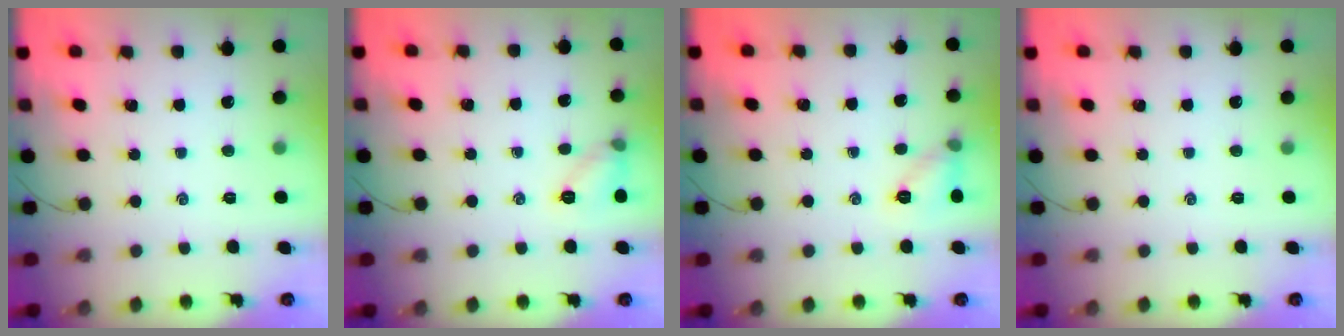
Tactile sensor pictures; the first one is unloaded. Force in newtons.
{"total": 7.2, "press": 6.9, "slide": 2.0}
{"total": 7.2, "press": 7.1, "slide": 1.6}
{"total": 0.0}